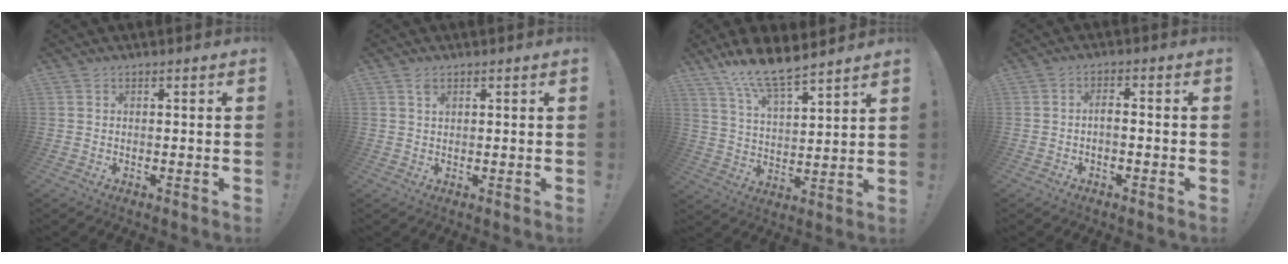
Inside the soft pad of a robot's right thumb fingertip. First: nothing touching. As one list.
[{"total": 1.5, "force": [1.0, 0.8, 0.8], "torque": [-0.017, 0.000, 0.019]}, {"total": 12.0, "force": [10.2, 3.4, 5.3], "torque": [-0.106, -0.066, 0.189]}, {"total": 2.0, "force": [-0.9, 0.7, 1.6], "torque": [-0.035, 0.006, -0.017]}]